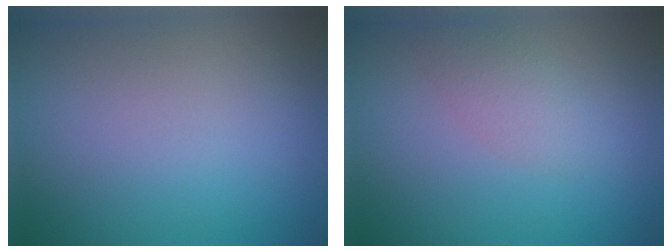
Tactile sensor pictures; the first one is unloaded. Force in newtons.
{"total": 2.0, "press": 2.0, "slide": 0.1}